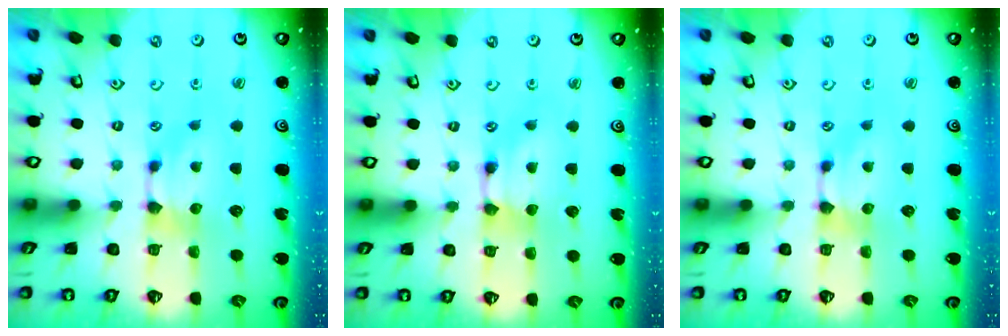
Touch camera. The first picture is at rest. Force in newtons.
{"total": 2.1, "press": 2.1, "slide": 0.1}
{"total": 0.0}